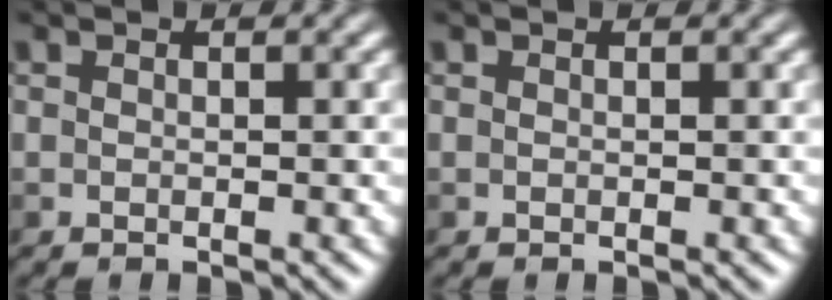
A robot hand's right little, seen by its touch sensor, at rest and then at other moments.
{"total": 0.0}